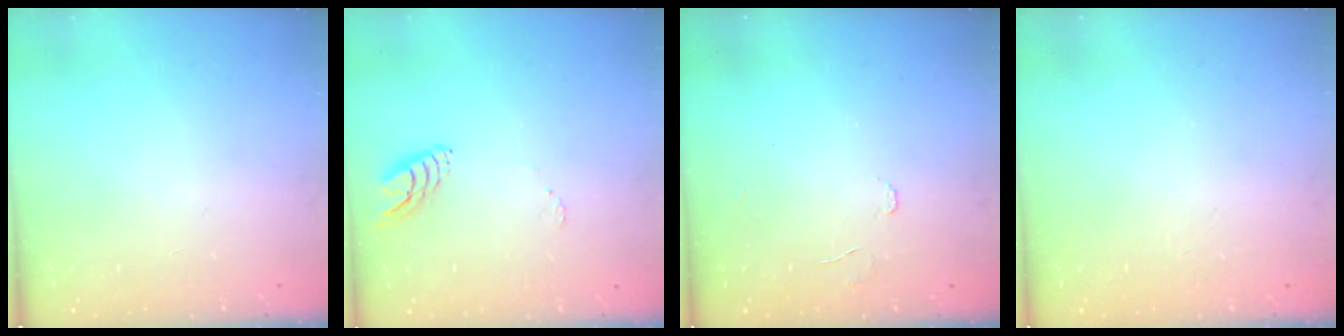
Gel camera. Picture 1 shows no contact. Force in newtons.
{"total": 6.0, "press": 6.0, "slide": 0.5}
{"total": 4.3, "press": 4.3, "slide": 0.4}
{"total": 0.0}